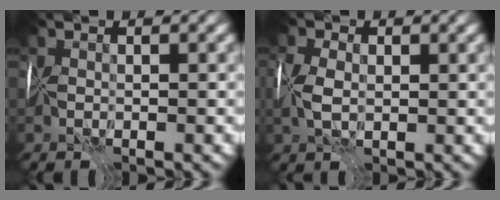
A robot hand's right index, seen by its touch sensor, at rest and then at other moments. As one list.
[{"total": 2.5, "force": [0.2, 1.5, 2.0], "torque": [-0.049, 0.001, 0.004]}]